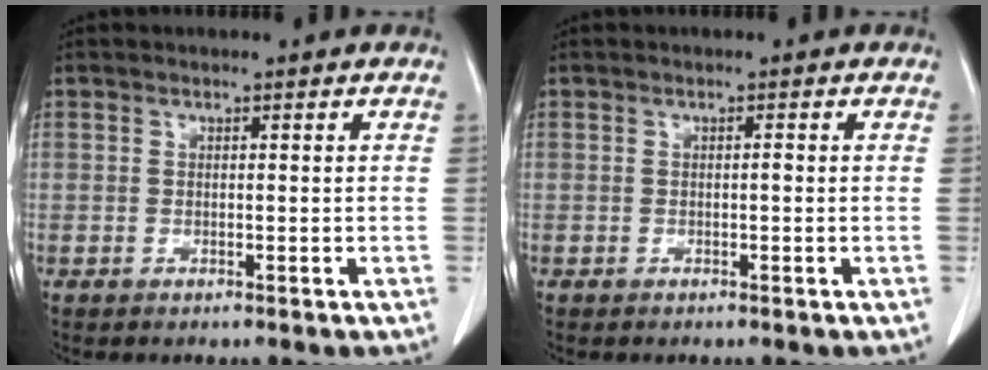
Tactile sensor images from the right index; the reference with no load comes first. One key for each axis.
{"total": 0.6, "fx": -0.1, "fy": 0.2, "fz": 0.6, "tx": -0.011, "ty": 0.001, "tz": -0.001}